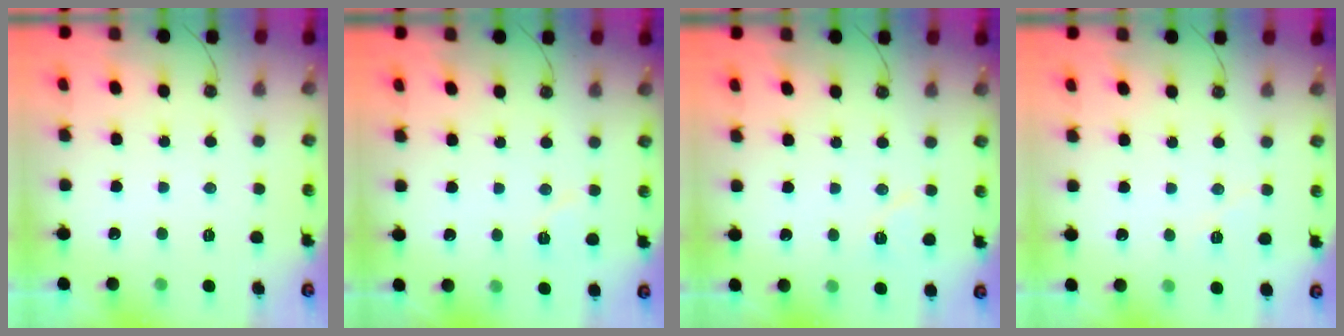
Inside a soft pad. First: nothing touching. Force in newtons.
{"total": 5.1, "press": 4.9, "slide": 1.4}
{"total": 5.5, "press": 5.5, "slide": 0.8}
{"total": 5.2, "press": 4.6, "slide": 2.5}